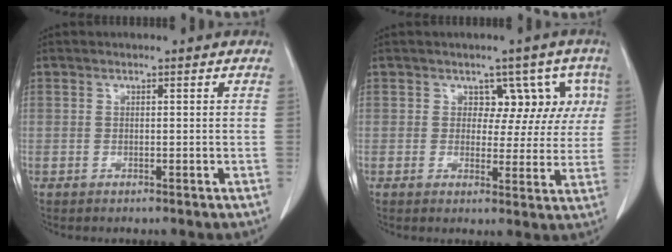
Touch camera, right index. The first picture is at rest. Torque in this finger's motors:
{"motor_torque": [-0.01, 0.05, 0.01, -0.01]}